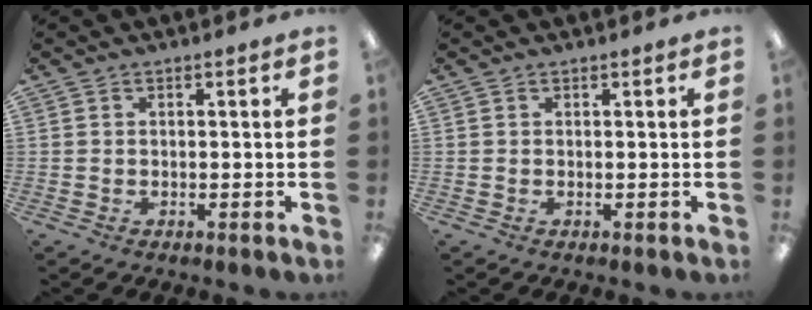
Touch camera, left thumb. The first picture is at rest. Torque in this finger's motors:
{"motor_torque": [0.00, 0.00, 0.17, -0.04, 0.00]}